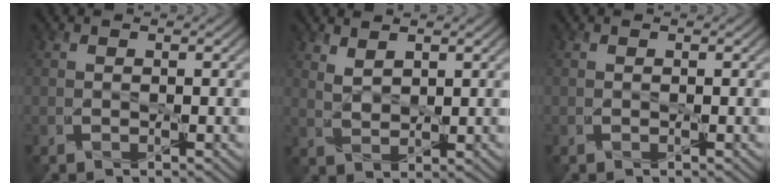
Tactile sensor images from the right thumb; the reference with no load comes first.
{"total": 2.2, "force": [1.8, 0.8, 0.9], "torque": [-0.025, -0.004, 0.043]}
{"total": 0.0}